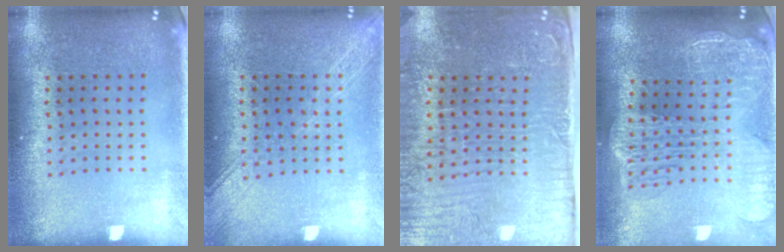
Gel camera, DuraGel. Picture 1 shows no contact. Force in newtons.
{"total": 1.7, "press": 1.7, "slide": 0.3}
{"total": 5.5, "press": 4.6, "slide": 3.0}
{"total": 2.9, "press": 2.4, "slide": 1.7}